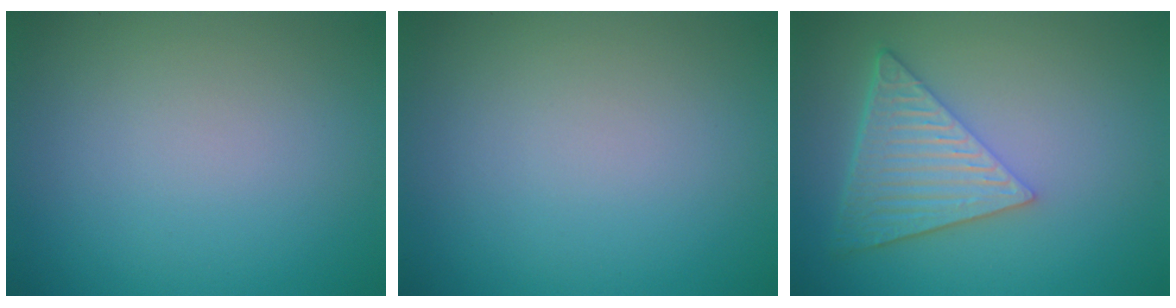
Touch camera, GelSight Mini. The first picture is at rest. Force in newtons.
{"total": 0.0}
{"total": 6.2, "press": 4.5, "slide": 4.3}